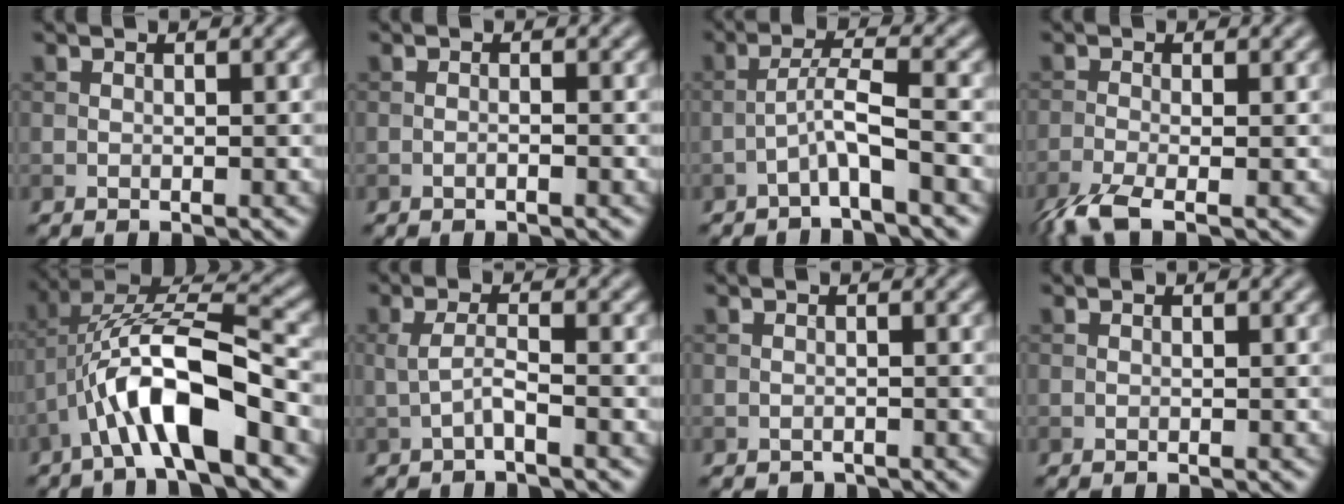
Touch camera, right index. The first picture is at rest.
{"total": 0.6, "force": [-0.4, 0.0, 0.5], "torque": [-0.010, 0.001, -0.009]}
{"total": 2.9, "force": [-1.7, 0.0, 2.4], "torque": [-0.048, 0.018, -0.039]}
{"total": 4.3, "force": [-2.8, 1.1, 3.0], "torque": [-0.068, -0.013, -0.066]}
{"total": 9.5, "force": [-3.6, 3.0, 8.3], "torque": [-0.155, 0.015, -0.063]}
{"total": 1.9, "force": [-0.6, 0.2, 1.8], "torque": [-0.040, 0.006, -0.017]}
{"total": 0.7, "force": [-0.6, 0.4, 0.0], "torque": [0.003, -0.005, -0.010]}
{"total": 0.0}